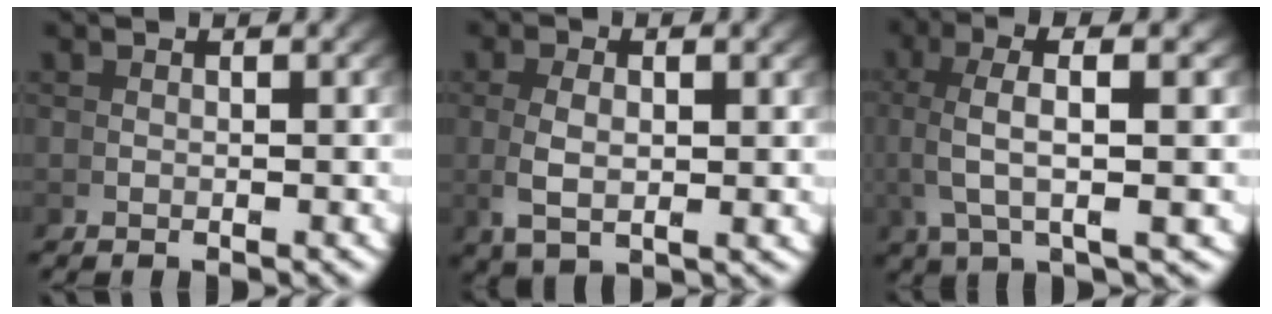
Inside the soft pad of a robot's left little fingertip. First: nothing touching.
{"total": 3.1, "force": [0.4, 1.0, 2.9], "torque": [-0.073, -0.006, 0.020]}
{"total": 6.5, "force": [3.4, 0.9, 5.6], "torque": [-0.099, 0.027, 0.055]}